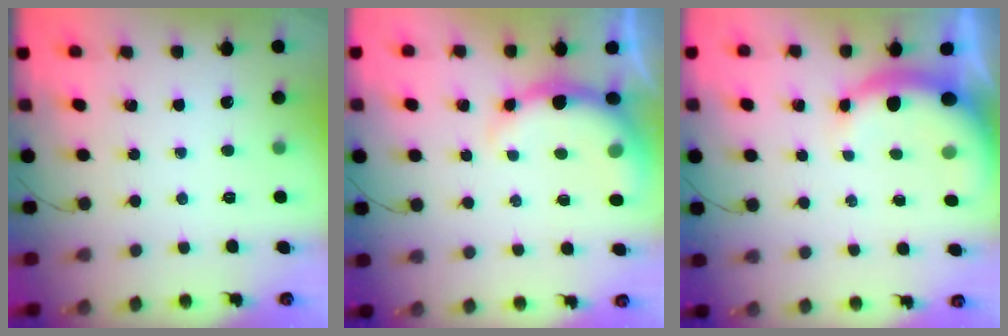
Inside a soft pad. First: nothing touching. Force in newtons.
{"total": 7.2, "press": 7.1, "slide": 1.3}
{"total": 5.0, "press": 4.9, "slide": 1.0}